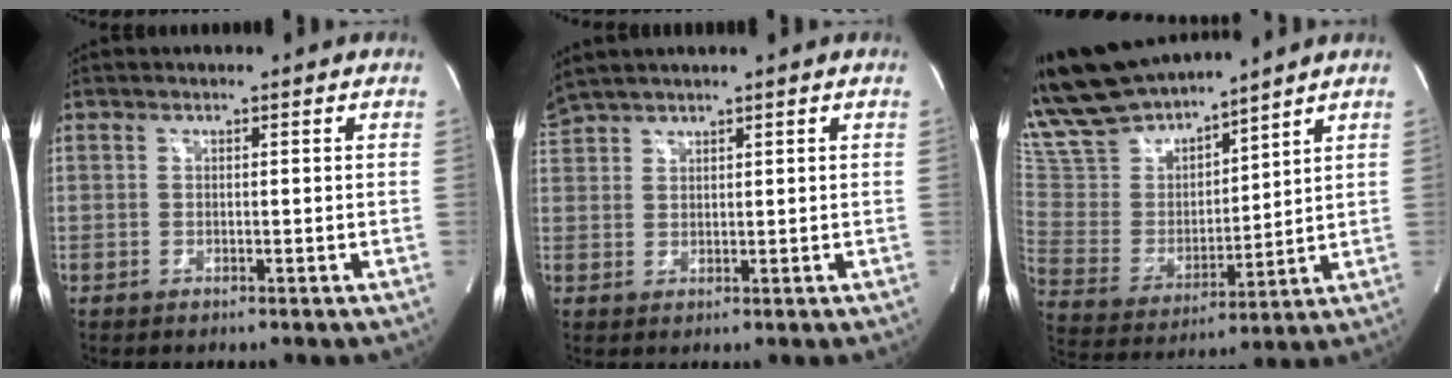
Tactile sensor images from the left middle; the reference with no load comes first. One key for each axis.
{"total": 4.0, "fx": 3.7, "fy": 0.3, "fz": 1.5, "tx": -0.037, "ty": 0.023, "tz": 0.080}
{"total": 17.2, "fx": 15.4, "fy": 3.7, "fz": 6.6, "tx": -0.128, "ty": 0.002, "tz": 0.302}